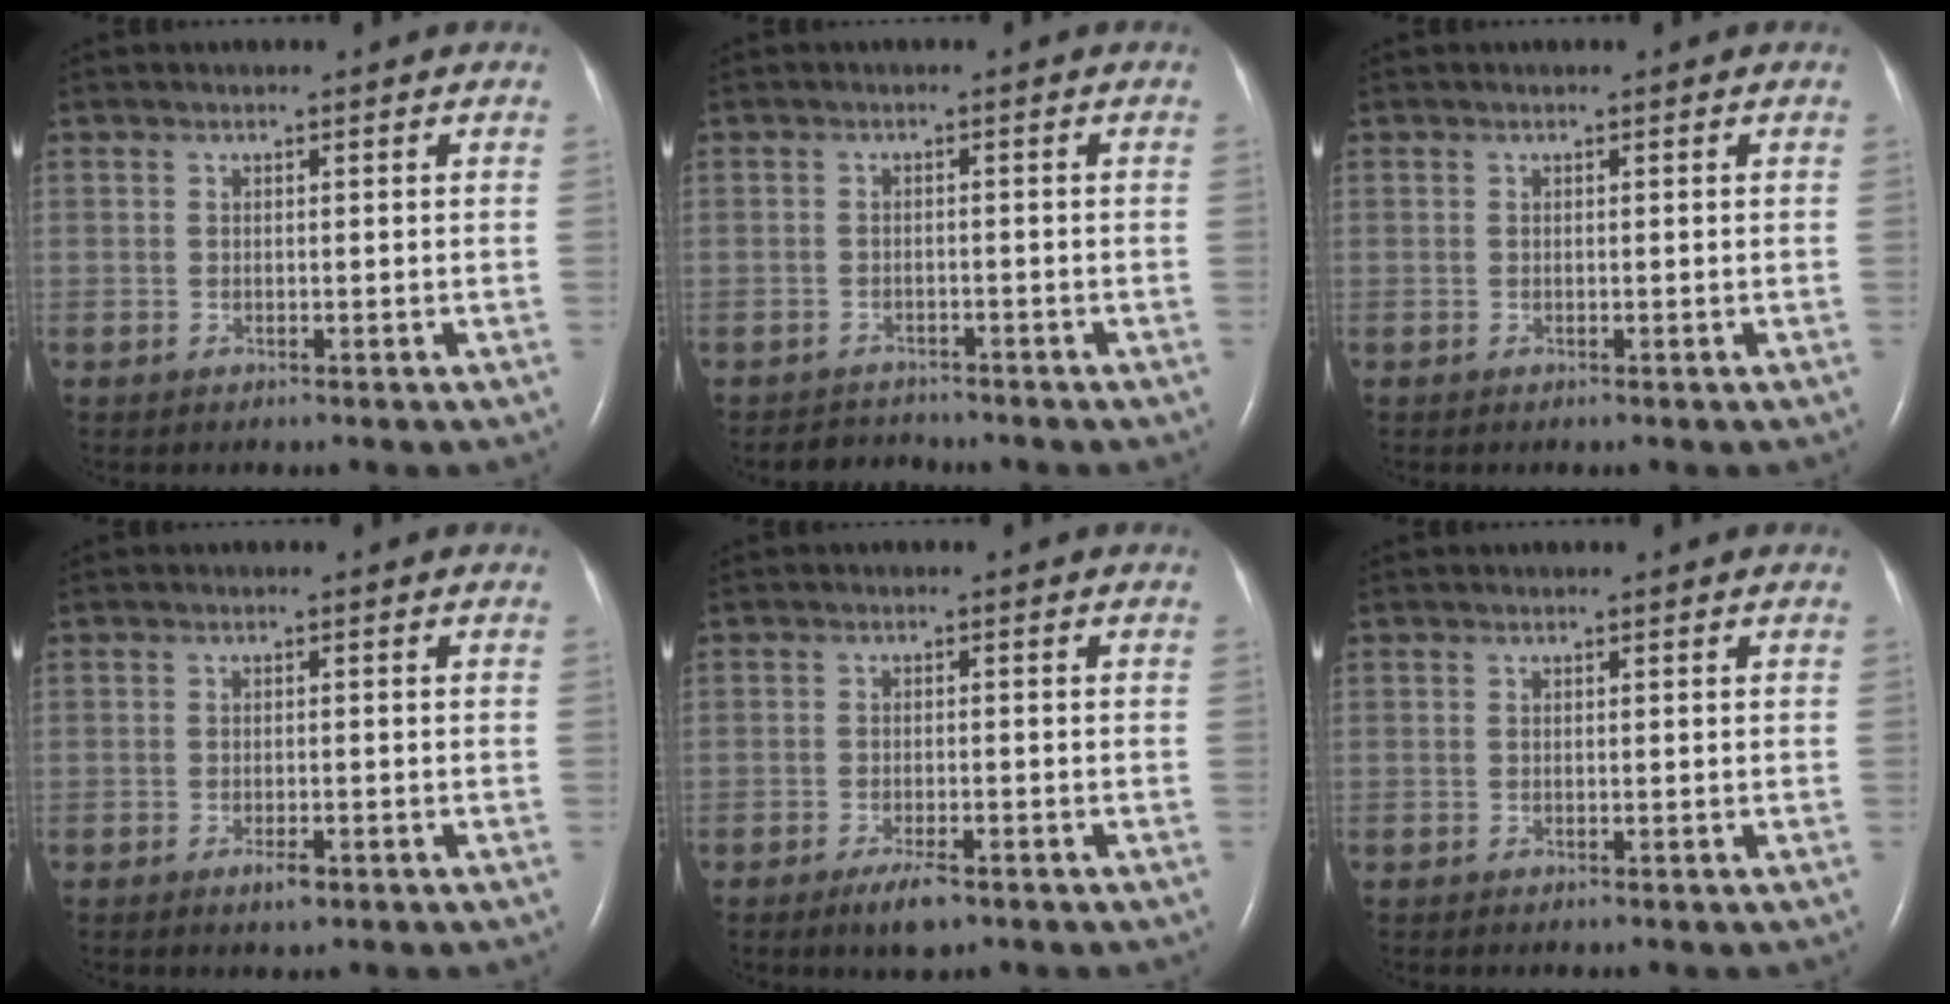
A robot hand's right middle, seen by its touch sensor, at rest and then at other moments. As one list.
[{"total": 2.7, "force": [-2.6, 0.6, -0.6], "torque": [0.006, -0.010, -0.040]}, {"total": 0.0}, {"total": 2.0, "force": [-1.2, 0.6, 1.5], "torque": [-0.029, -0.001, -0.016]}, {"total": 3.8, "force": [-2.5, 0.9, 2.7], "torque": [-0.055, -0.004, -0.039]}, {"total": 0.0}]